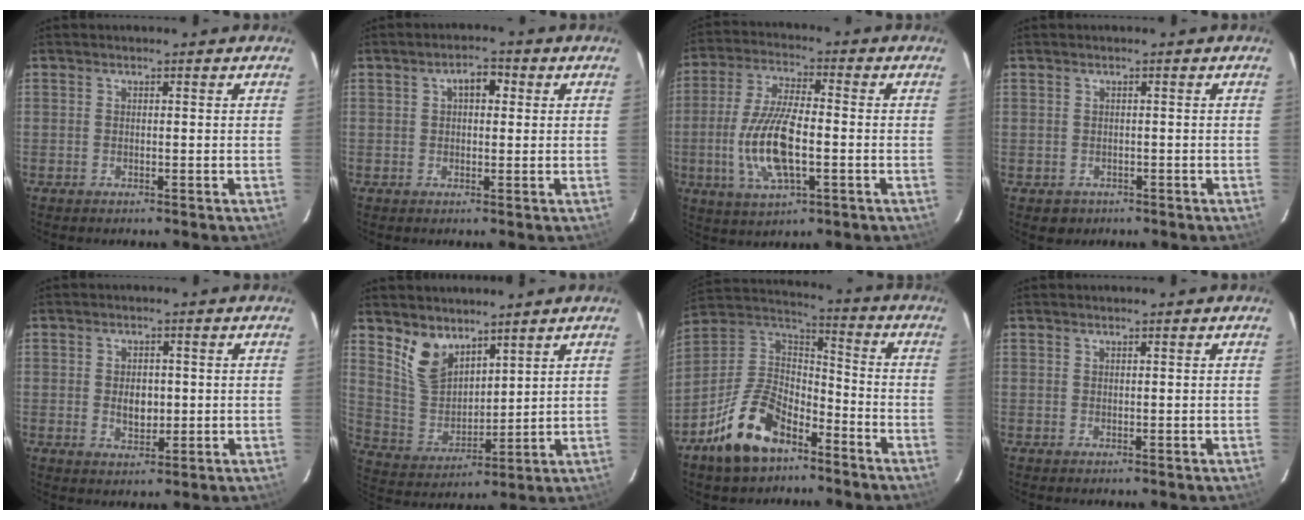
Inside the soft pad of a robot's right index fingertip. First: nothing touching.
{"total": 3.7, "force": [1.0, 2.1, 2.8], "torque": [-0.042, 0.015, 0.017]}
{"total": 13.4, "force": [-2.7, 4.7, 12.2], "torque": [-0.255, -0.005, -0.051]}
{"total": 2.4, "force": [-0.7, 2.3, 0.3], "torque": [-0.006, 0.001, -0.005]}
{"total": 4.3, "force": [-0.1, 2.9, 3.2], "torque": [-0.054, -0.001, 0.002]}
{"total": 9.1, "force": [6.5, 4.9, 4.1], "torque": [-0.080, 0.001, 0.141]}
{"total": 16.5, "force": [-10.1, 8.7, 9.6], "torque": [-0.207, 0.022, -0.179]}
{"total": 0.0}